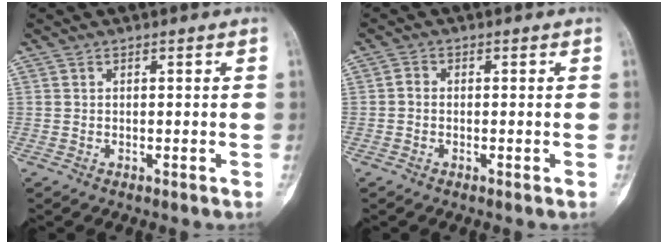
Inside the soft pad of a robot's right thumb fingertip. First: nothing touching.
{"total": 1.1, "force": [-0.3, 0.9, 0.6], "torque": [-0.004, 0.002, -0.010]}